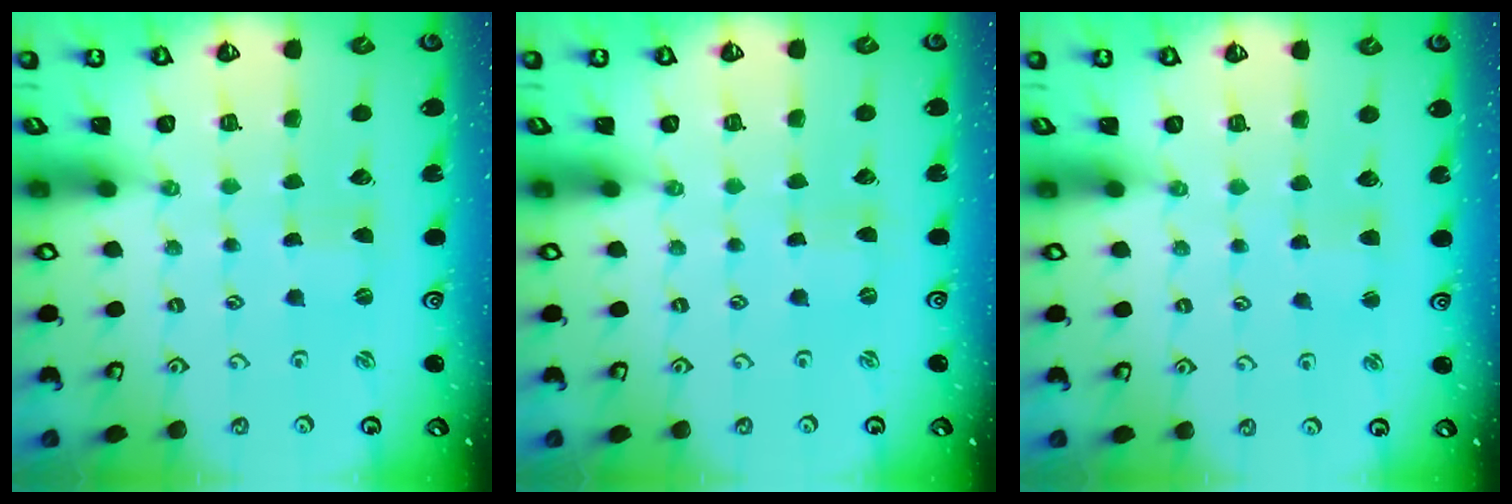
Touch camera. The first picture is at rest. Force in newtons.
{"total": 0.0}
{"total": 3.0, "press": 3.0, "slide": 0.3}